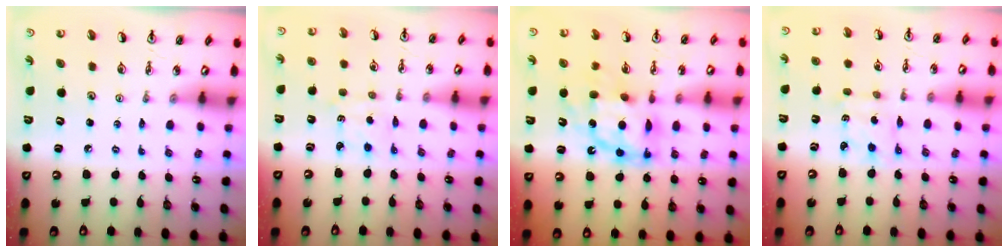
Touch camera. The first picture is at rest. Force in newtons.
{"total": 1.8, "press": 1.8, "slide": 0.2}
{"total": 13.8, "press": 13.7, "slide": 1.1}
{"total": 2.3, "press": 2.2, "slide": 0.7}